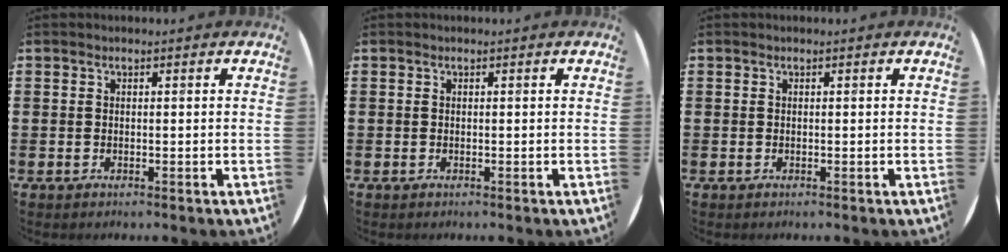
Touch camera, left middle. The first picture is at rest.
{"total": 0.0}
{"total": 0.0}